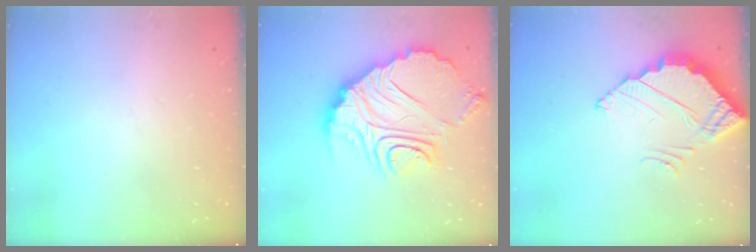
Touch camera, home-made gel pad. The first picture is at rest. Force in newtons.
{"total": 20.8, "press": 20.8, "slide": 1.7}
{"total": 4.0, "press": 4.0, "slide": 0.2}